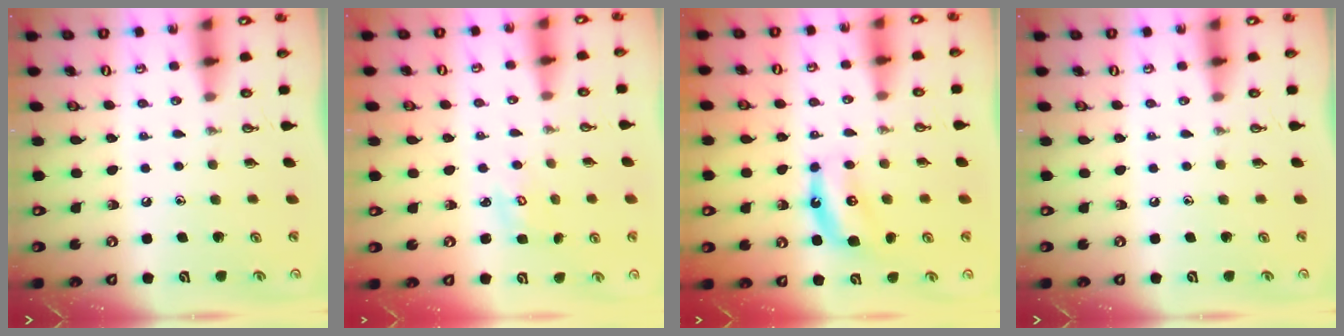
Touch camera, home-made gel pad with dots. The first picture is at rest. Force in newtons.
{"total": 2.0, "press": 2.0, "slide": 0.1}
{"total": 6.2, "press": 6.1, "slide": 1.0}
{"total": 0.0}